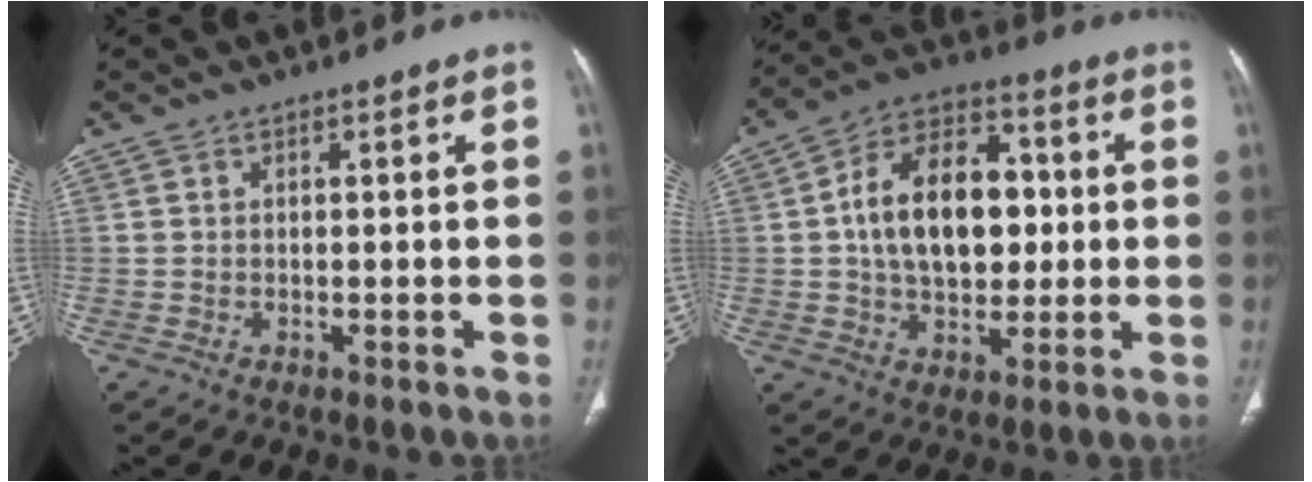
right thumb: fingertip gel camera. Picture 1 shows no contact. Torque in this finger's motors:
{"motor_torque": [-0.14, 0.70, 0.46, 0.27, 0.15]}